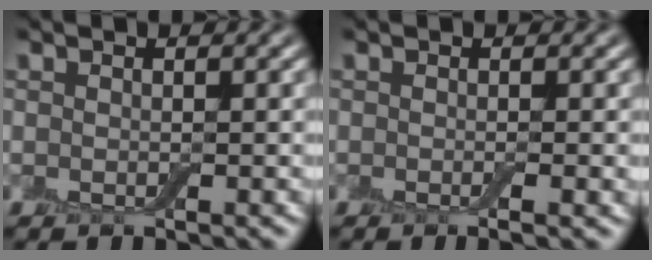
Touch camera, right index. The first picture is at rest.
{"total": 1.8, "force": [-0.4, 0.4, 1.7], "torque": [-0.020, -0.004, -0.007]}